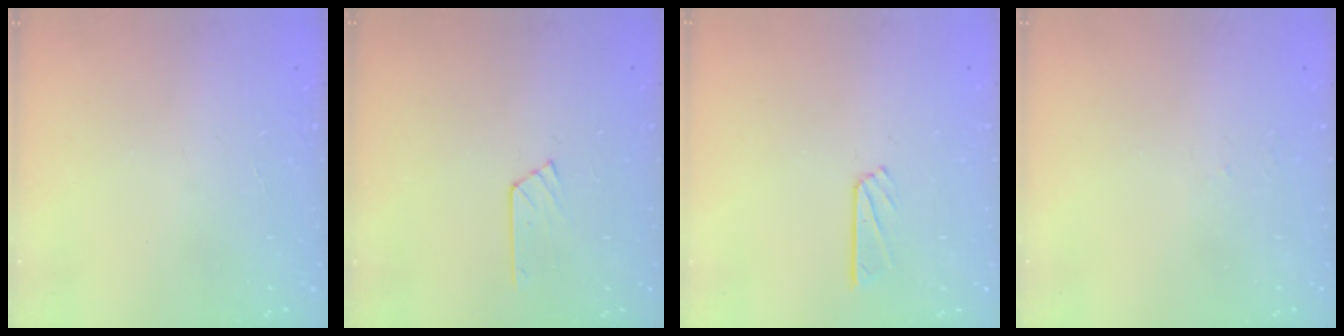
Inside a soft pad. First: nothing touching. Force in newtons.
{"total": 5.7, "press": 5.7, "slide": 0.6}
{"total": 3.7, "press": 3.7, "slide": 0.3}
{"total": 2.7, "press": 2.7, "slide": 0.4}